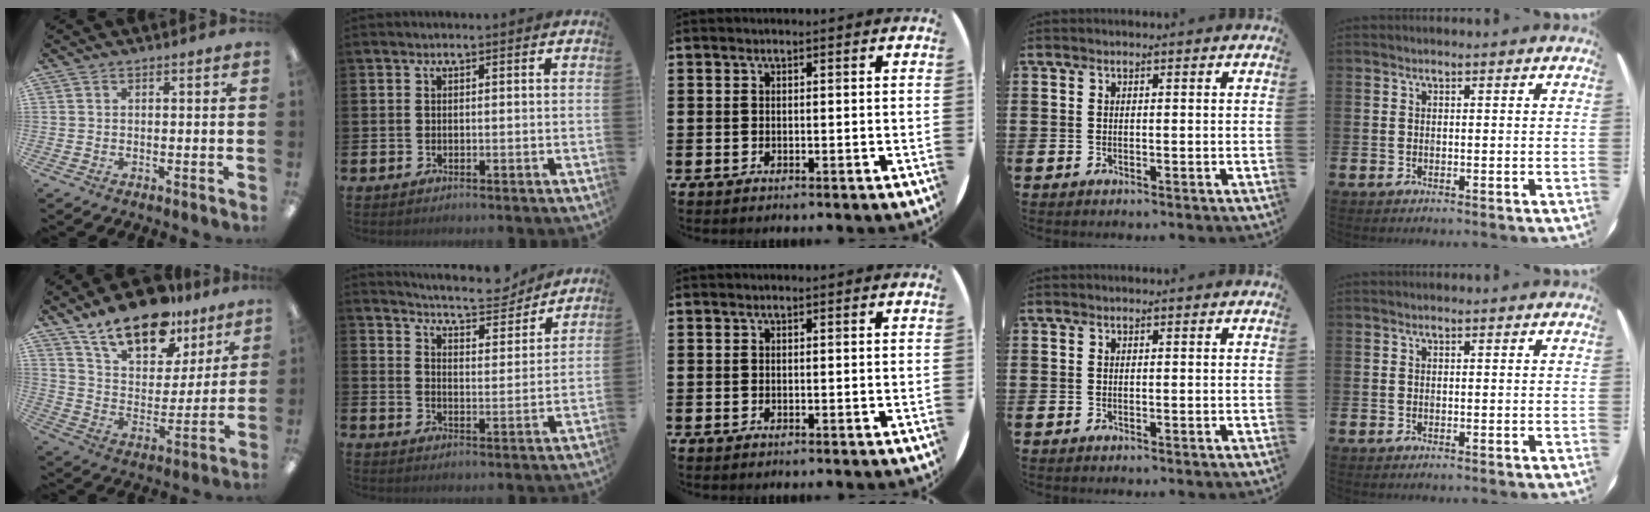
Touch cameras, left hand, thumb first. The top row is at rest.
{"thumb": {"total": 18.4, "force": [13.5, 8.7, 9.0], "torque": [-0.153, -0.076, 0.238]}, "index": {"total": 6.7, "force": [6.5, 0.8, 1.4], "torque": [-0.041, -0.045, 0.110]}}